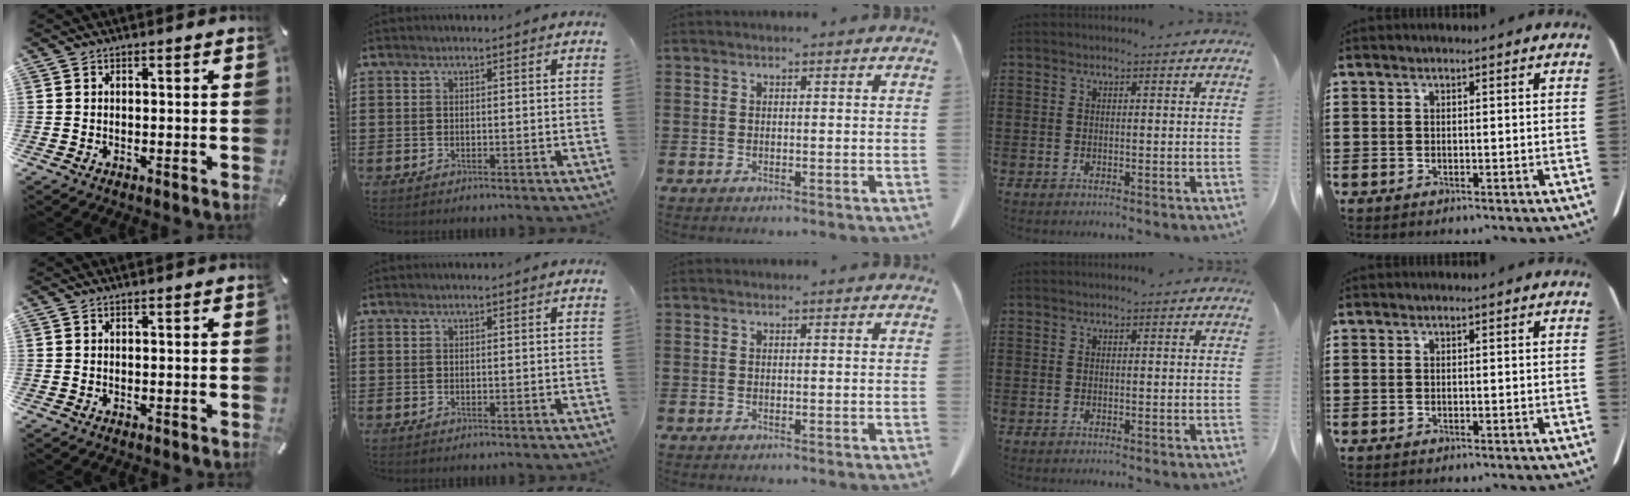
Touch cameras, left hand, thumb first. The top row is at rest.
{}